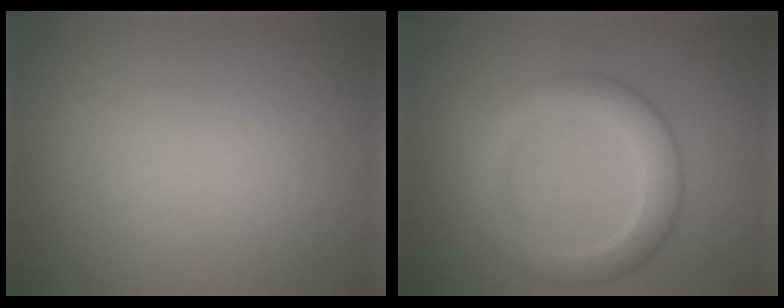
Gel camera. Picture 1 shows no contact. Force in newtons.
{"total": 4.2, "press": 4.2, "slide": 0.2}